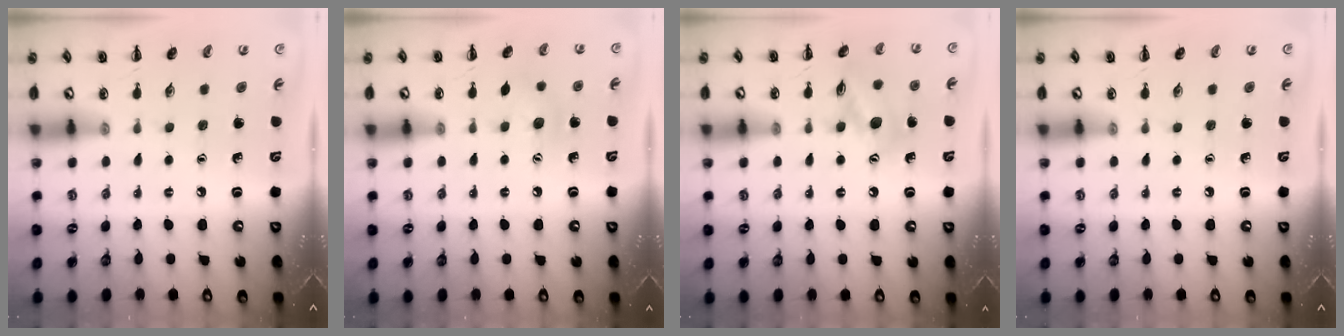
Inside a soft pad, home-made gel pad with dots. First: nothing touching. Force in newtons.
{"total": 6.6, "press": 6.5, "slide": 1.1}
{"total": 12.4, "press": 12.4, "slide": 1.1}
{"total": 0.0}